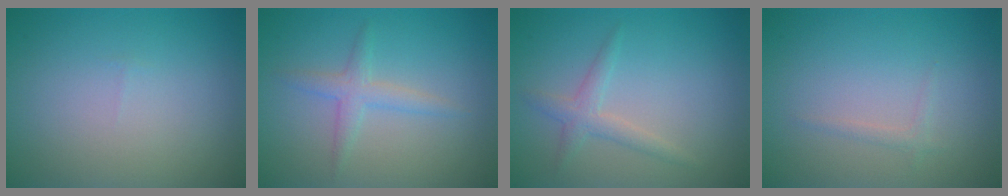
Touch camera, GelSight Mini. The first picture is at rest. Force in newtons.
{"total": 2.0, "press": 2.0, "slide": 0.1}
{"total": 1.9, "press": 1.9, "slide": 0.1}
{"total": 0.8, "press": 0.8, "slide": 0.1}